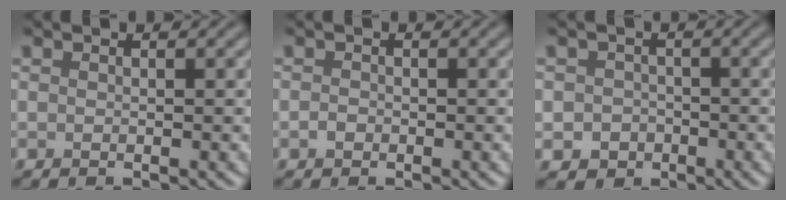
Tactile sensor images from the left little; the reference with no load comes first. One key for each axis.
{"total": 0.7, "fx": -0.3, "fy": 0.5, "fz": 0.3, "tx": -0.007, "ty": -0.002, "tz": -0.007}
{"total": 2.3, "fx": -0.7, "fy": 2.1, "fz": 0.6, "tx": -0.001, "ty": -0.003, "tz": -0.011}